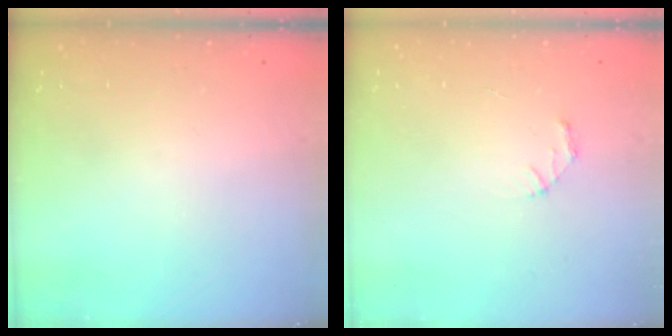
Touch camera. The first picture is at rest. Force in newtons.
{"total": 2.1, "press": 2.1, "slide": 0.2}